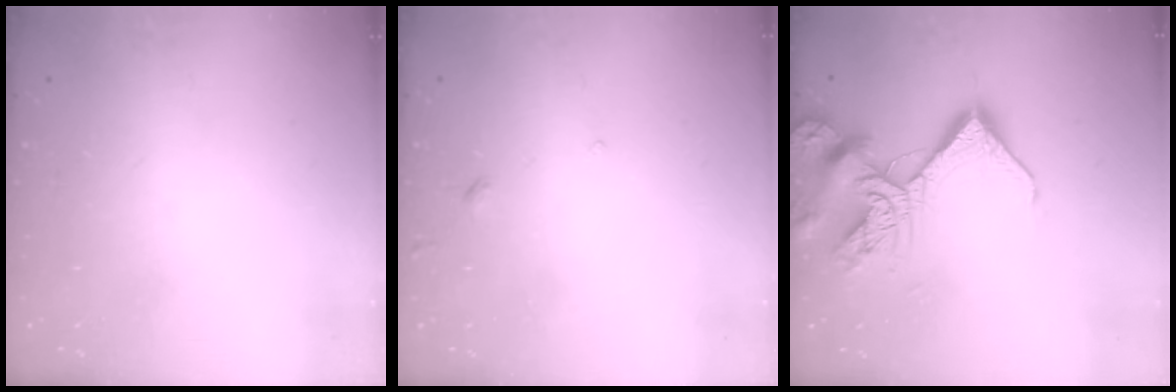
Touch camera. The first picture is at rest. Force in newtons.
{"total": 1.5, "press": 1.5, "slide": 0.5}
{"total": 12.8, "press": 12.7, "slide": 1.4}